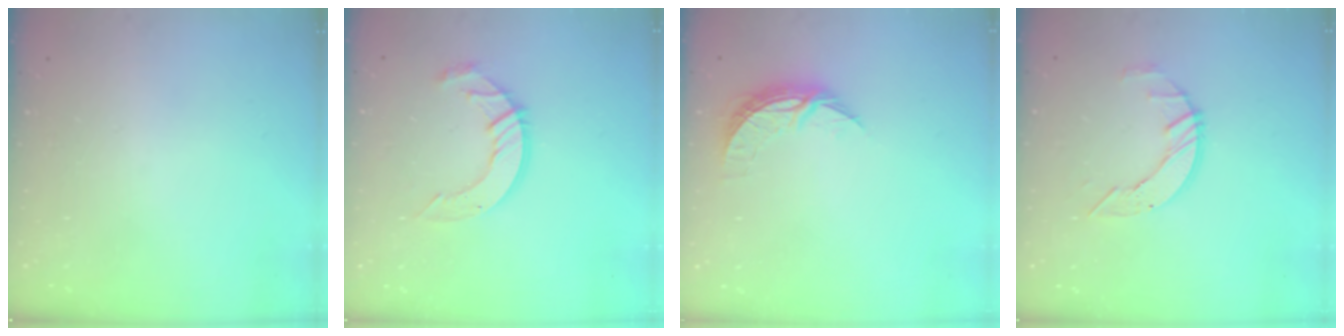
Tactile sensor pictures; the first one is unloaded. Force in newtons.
{"total": 9.8, "press": 9.8, "slide": 0.9}
{"total": 6.8, "press": 6.8, "slide": 0.5}
{"total": 5.7, "press": 5.7, "slide": 0.6}